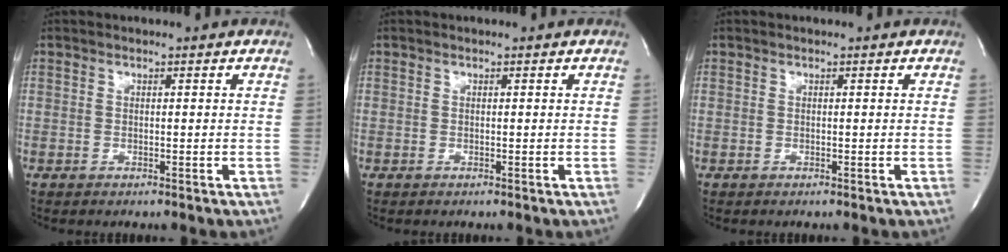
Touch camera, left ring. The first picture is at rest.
{"total": 0.0}
{"total": 0.0}